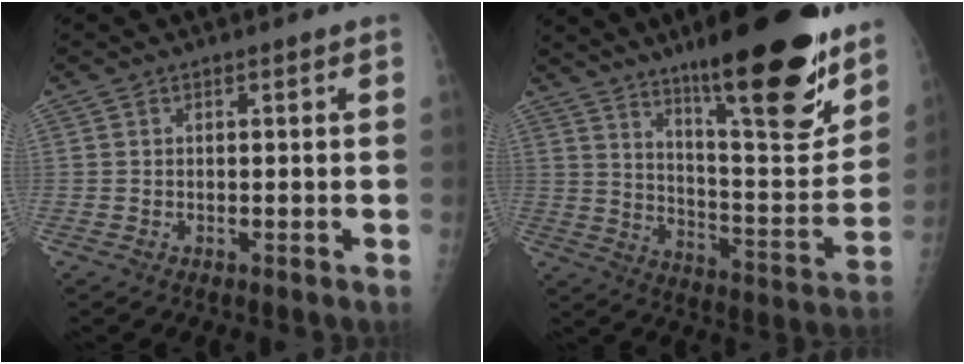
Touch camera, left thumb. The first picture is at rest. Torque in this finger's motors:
{"motor_torque": [3.85, 1.16, 1.61, -1.16, 0.35]}